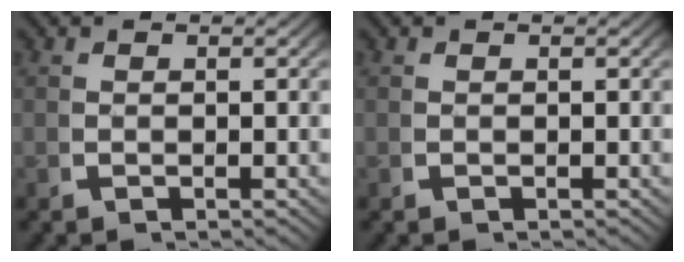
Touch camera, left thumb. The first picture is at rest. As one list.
[{"total": 0.0}]